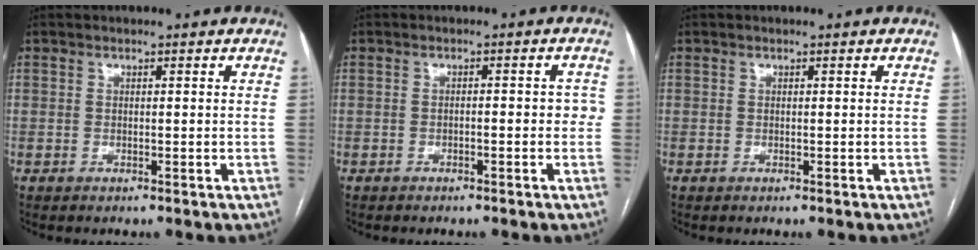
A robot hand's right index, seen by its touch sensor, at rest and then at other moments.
{"total": 2.8, "force": [-0.6, 1.0, 2.5], "torque": [-0.030, 0.015, -0.007]}
{"total": 0.0}